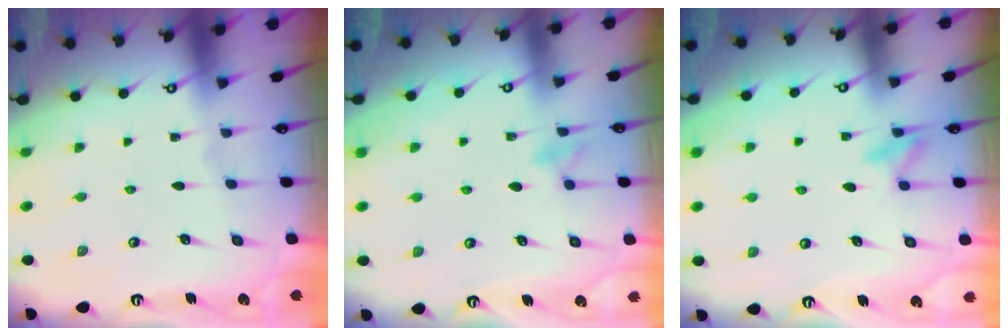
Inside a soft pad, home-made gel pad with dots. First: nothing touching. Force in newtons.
{"total": 8.8, "press": 8.6, "slide": 1.8}
{"total": 8.7, "press": 8.7, "slide": 0.8}